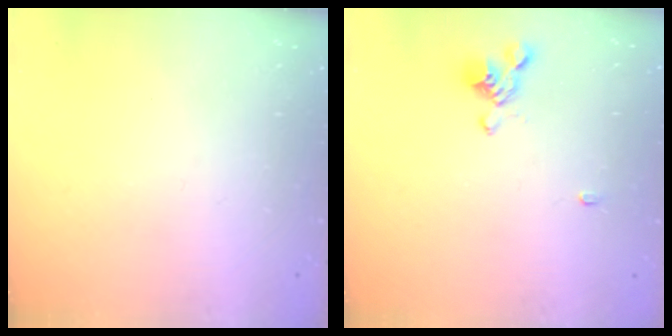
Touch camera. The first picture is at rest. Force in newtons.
{"total": 1.7, "press": 1.5, "slide": 0.9}